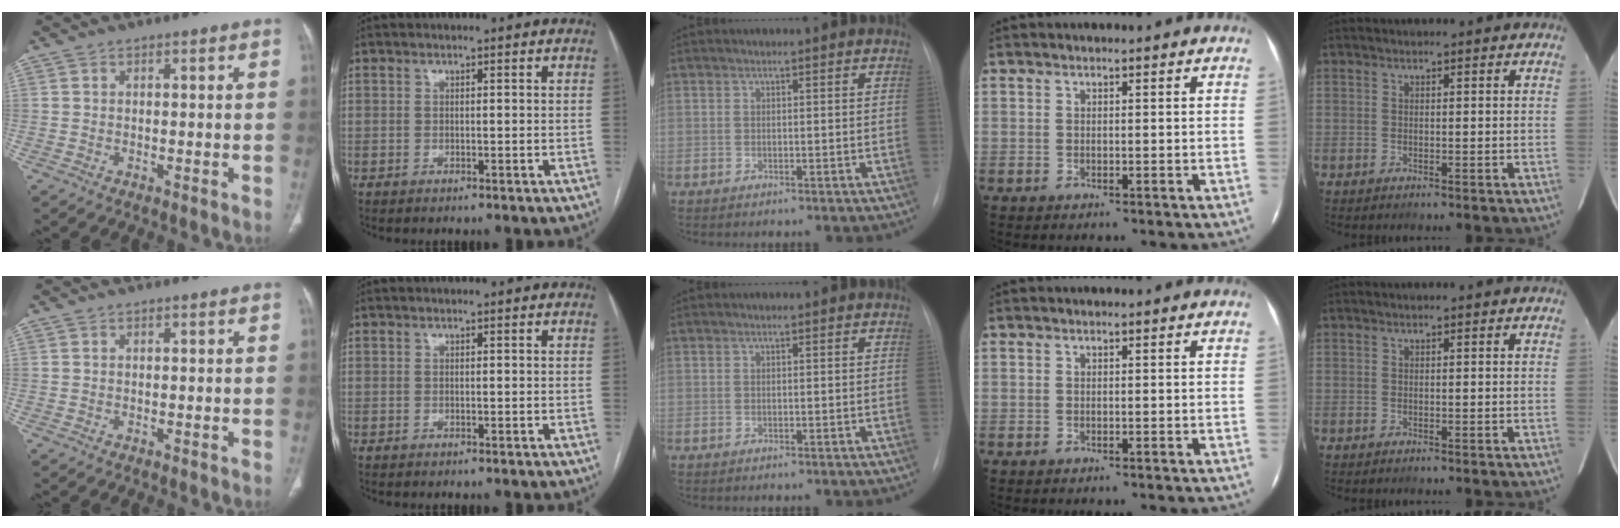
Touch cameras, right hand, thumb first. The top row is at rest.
{}